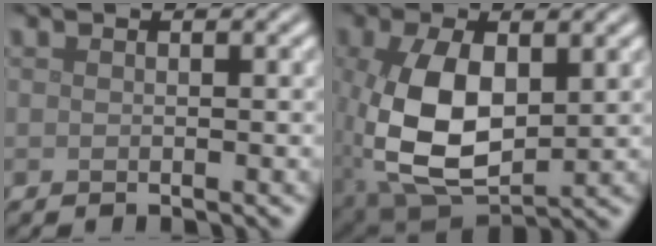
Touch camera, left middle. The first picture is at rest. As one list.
[{"total": 9.8, "force": [-0.1, 5.5, 8.1], "torque": [-0.181, -0.012, 0.004]}]